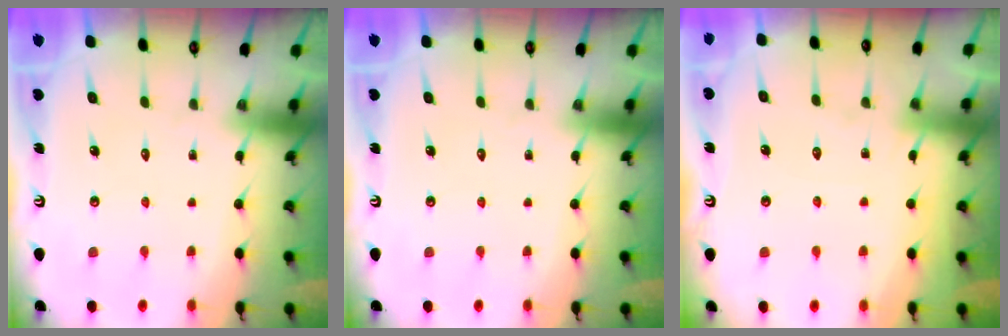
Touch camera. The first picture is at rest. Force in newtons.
{"total": 0.0}
{"total": 4.8, "press": 4.8, "slide": 0.6}